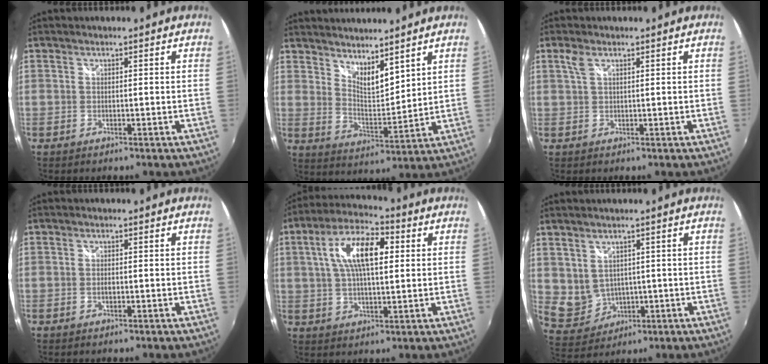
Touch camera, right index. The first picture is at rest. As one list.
[{"total": 7.8, "force": [6.5, 2.1, 3.9], "torque": [-0.056, -0.009, 0.115]}, {"total": 1.6, "force": [0.8, 0.6, 1.2], "torque": [-0.028, 0.004, 0.013]}, {"total": 0.6, "force": [-0.2, 0.3, 0.5], "torque": [-0.011, 0.003, -0.002]}, {"total": 12.2, "force": [2.9, 5.0, 10.8], "torque": [-0.200, 0.023, 0.047]}, {"total": 6.2, "force": [1.5, 5.3, 2.8], "torque": [-0.060, -0.001, 0.053]}]